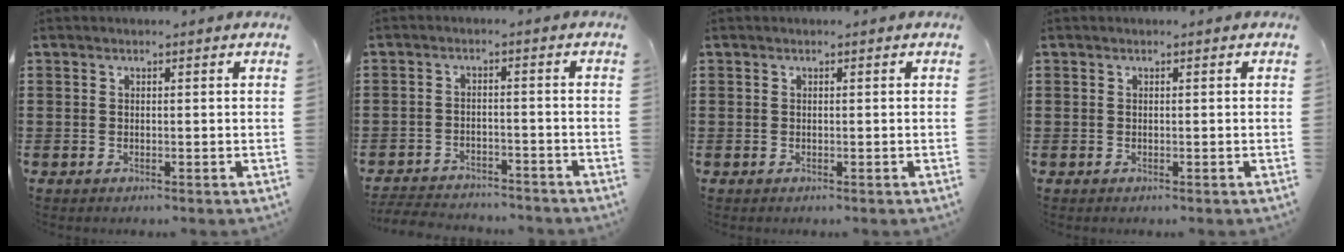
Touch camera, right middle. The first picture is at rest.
{"total": 3.7, "force": [-3.6, 0.5, 0.1], "torque": [-0.013, -0.001, -0.080]}
{"total": 0.0}
{"total": 0.0}